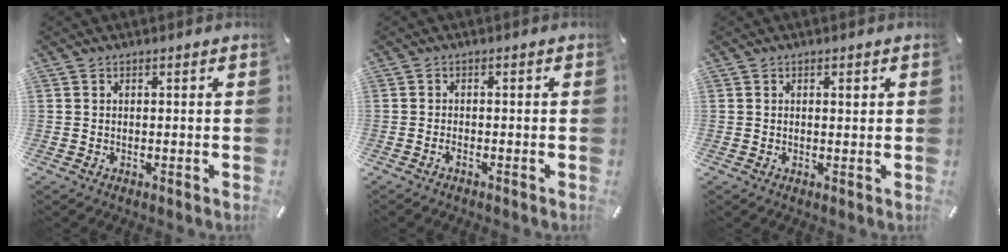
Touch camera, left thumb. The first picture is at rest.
{"total": 1.3, "force": [-0.9, 0.5, 0.8], "torque": [-0.017, 0.002, -0.018]}
{"total": 0.9, "force": [0.4, 0.5, 0.7], "torque": [-0.005, -0.001, 0.004]}